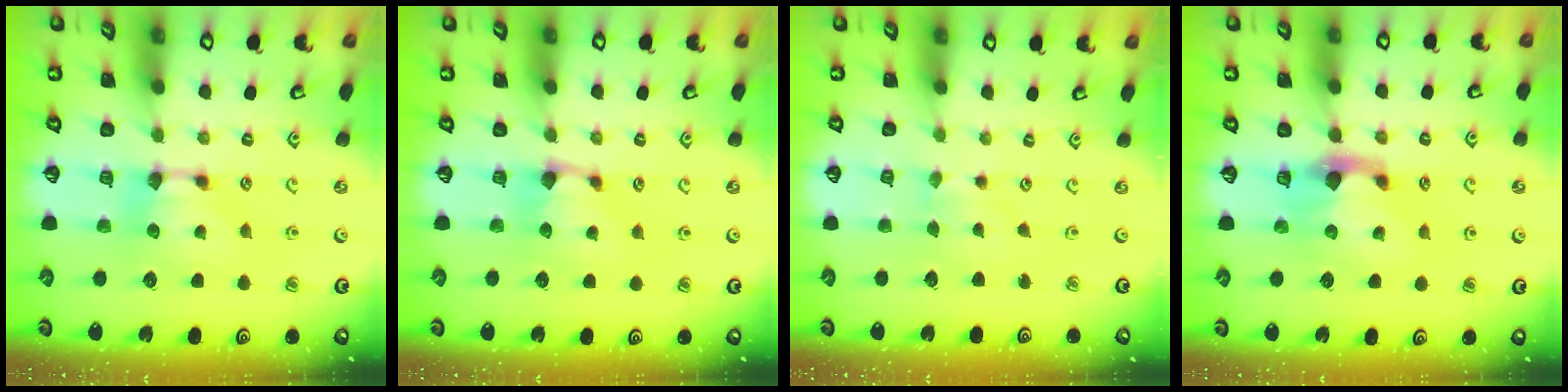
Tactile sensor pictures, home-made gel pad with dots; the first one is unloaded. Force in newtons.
{"total": 0.8, "press": 0.2, "slide": 0.8}
{"total": 0.6, "press": 0.4, "slide": 0.4}
{"total": 2.2, "press": 1.8, "slide": 1.3}